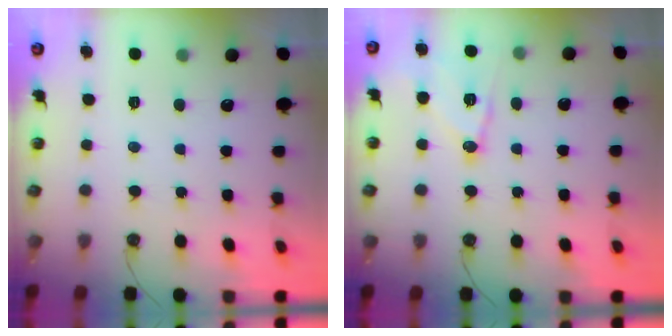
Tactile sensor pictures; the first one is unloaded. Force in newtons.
{"total": 12.1, "press": 12.0, "slide": 0.7}